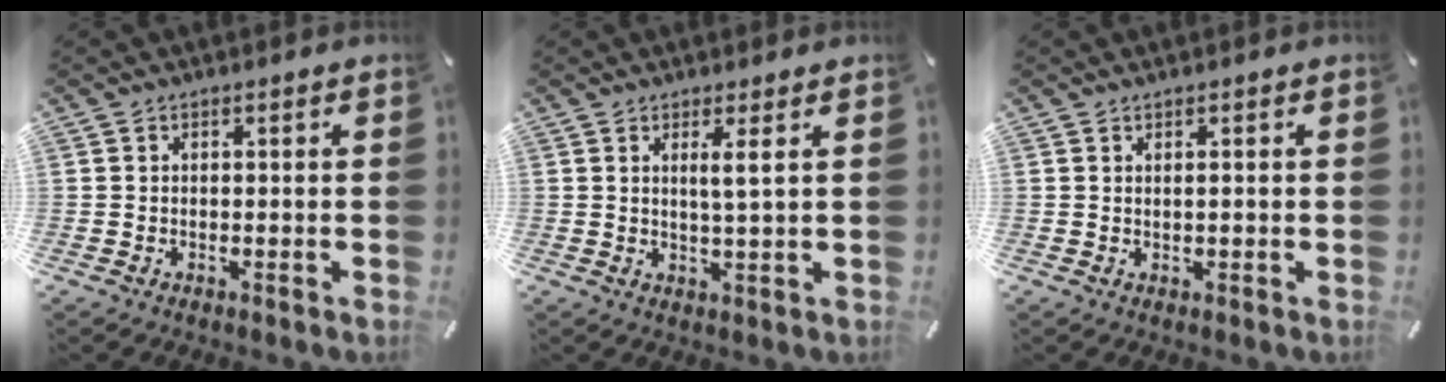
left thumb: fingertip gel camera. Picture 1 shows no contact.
{"total": 3.7, "force": [1.6, -0.2, 3.3], "torque": [-0.069, -0.003, 0.024]}
{"total": 0.8, "force": [0.3, 0.1, 0.7], "torque": [-0.013, 0.002, 0.005]}